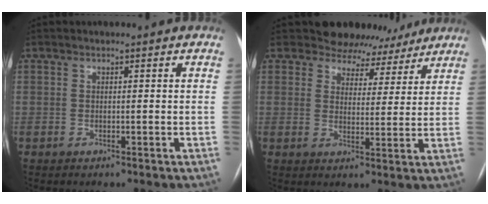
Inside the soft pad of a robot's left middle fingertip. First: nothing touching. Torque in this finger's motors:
{"motor_torque": [0.23, -0.30, 0.08, 0.00]}